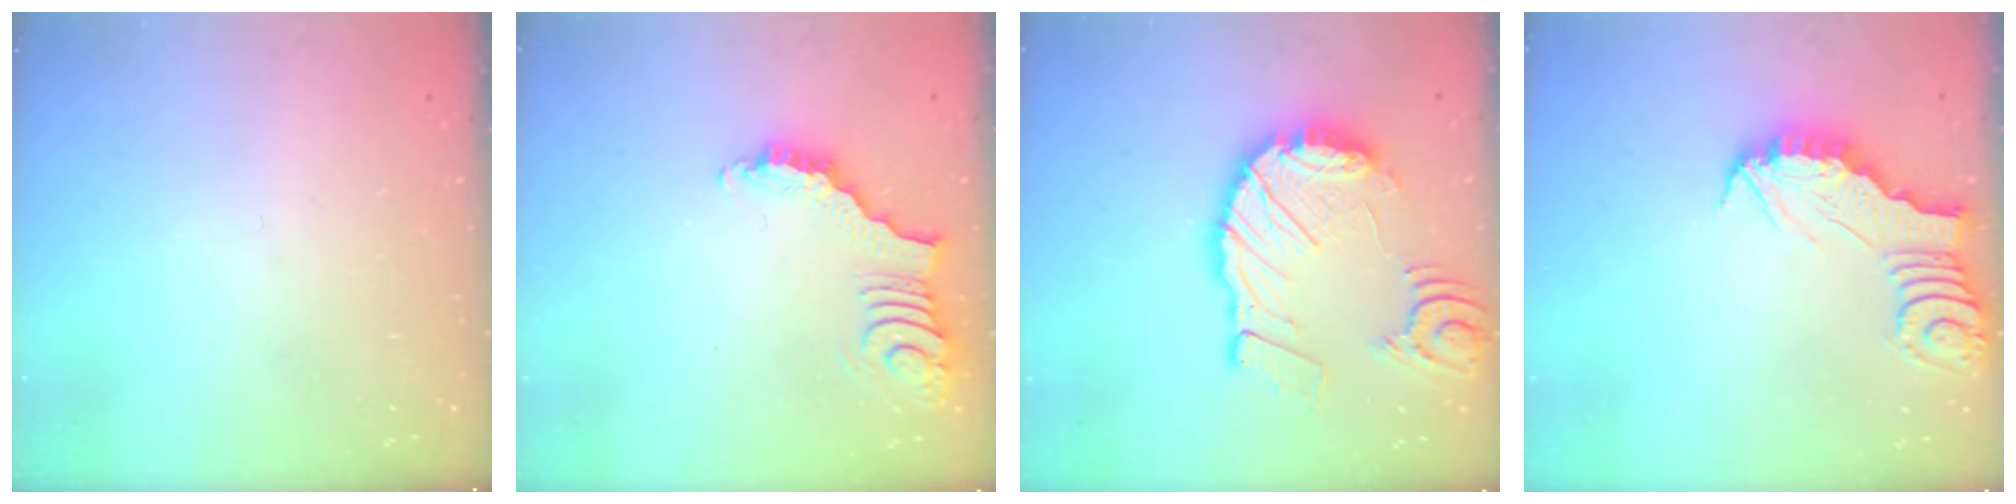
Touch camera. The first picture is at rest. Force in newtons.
{"total": 4.0, "press": 3.9, "slide": 0.7}
{"total": 17.6, "press": 17.5, "slide": 2.2}
{"total": 2.9, "press": 2.9, "slide": 0.3}